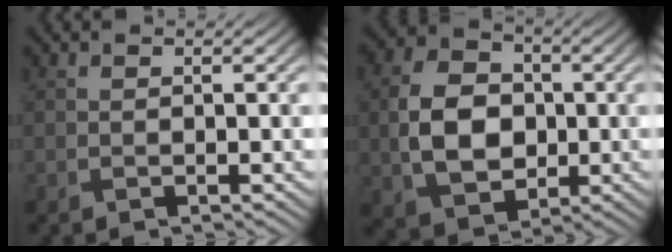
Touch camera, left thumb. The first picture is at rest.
{"total": 8.9, "force": [-0.7, 6.7, 5.9], "torque": [-0.134, -0.004, -0.019]}